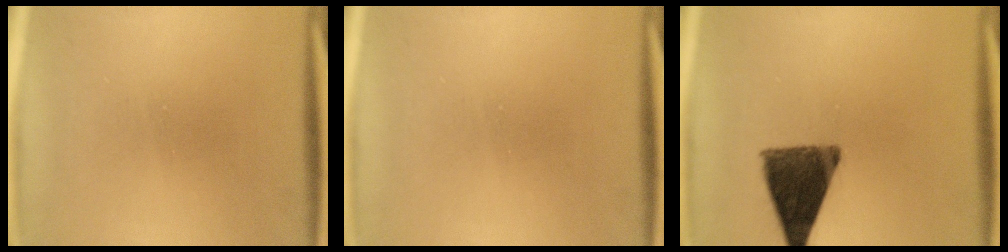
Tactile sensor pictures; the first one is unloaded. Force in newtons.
{"total": 0.0}
{"total": 11.5}